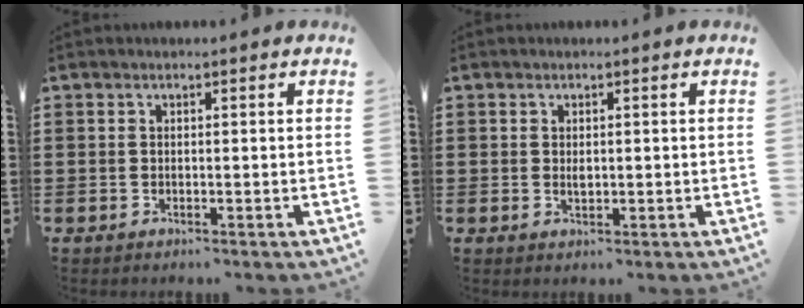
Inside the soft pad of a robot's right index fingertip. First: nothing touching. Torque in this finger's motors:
{"motor_torque": [-0.15, 0.40, -0.02, -0.04]}